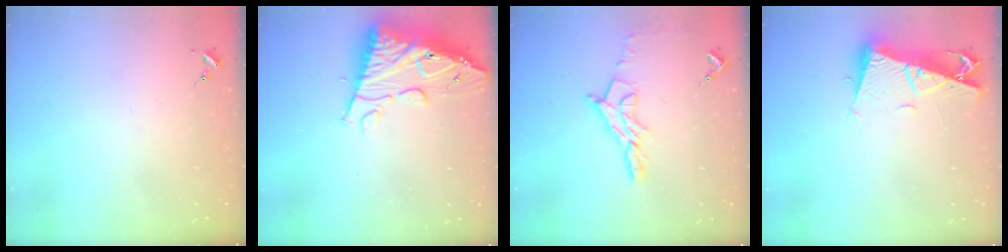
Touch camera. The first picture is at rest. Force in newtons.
{"total": 17.8, "press": 17.7, "slide": 1.6}
{"total": 12.3, "press": 12.3, "slide": 0.9}
{"total": 11.5, "press": 11.5, "slide": 1.2}